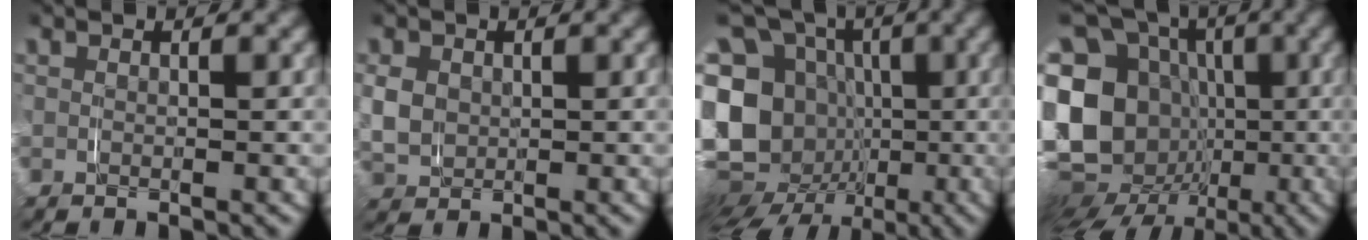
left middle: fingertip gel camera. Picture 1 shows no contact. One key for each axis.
{"total": 3.9, "fx": 0.3, "fy": 3.3, "fz": 2.0, "tx": -0.065, "ty": -0.009, "tz": 0.015}
{"total": 15.9, "fx": -1.8, "fy": 13.4, "fz": 8.4, "tx": -0.171, "ty": -0.050, "tz": -0.029}
{"total": 17.9, "fx": -1.7, "fy": 14.9, "fz": 9.8, "tx": -0.196, "ty": -0.051, "tz": -0.025}